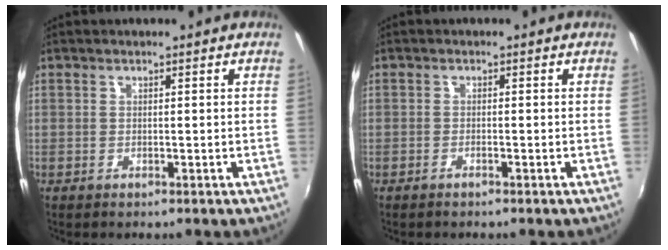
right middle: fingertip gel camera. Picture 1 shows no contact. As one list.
[{"total": 0.9, "force": [-0.8, 0.1, 0.4], "torque": [-0.010, 0.000, -0.018]}]